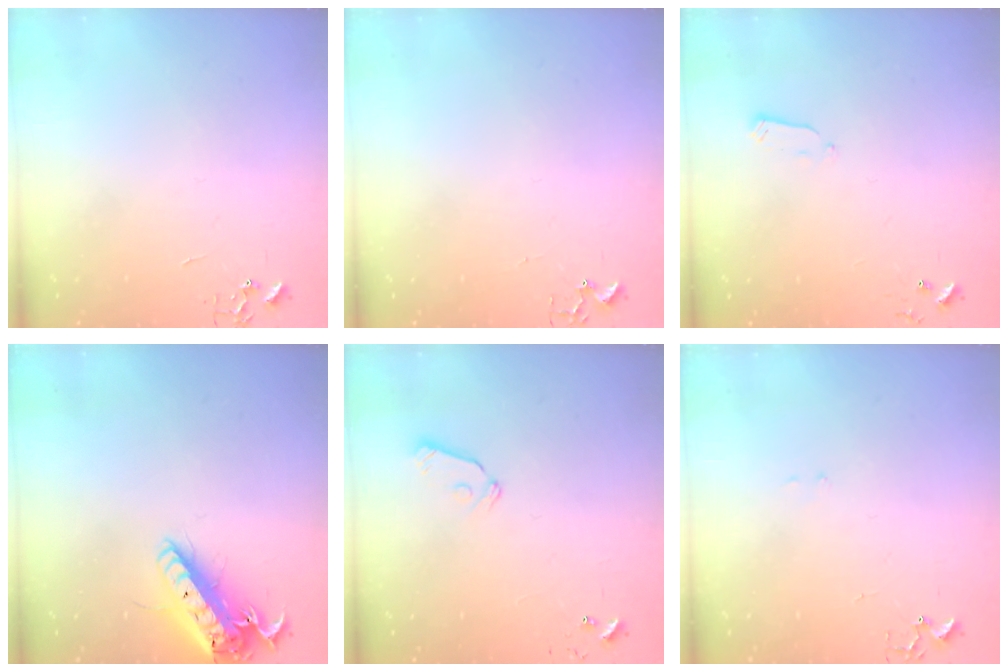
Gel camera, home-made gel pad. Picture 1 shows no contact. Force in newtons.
{"total": 1.7, "press": 1.6, "slide": 0.2}
{"total": 2.4, "press": 2.3, "slide": 0.4}
{"total": 18.2, "press": 18.0, "slide": 3.0}
{"total": 6.0, "press": 6.0, "slide": 0.7}
{"total": 6.8, "press": 6.8, "slide": 0.6}